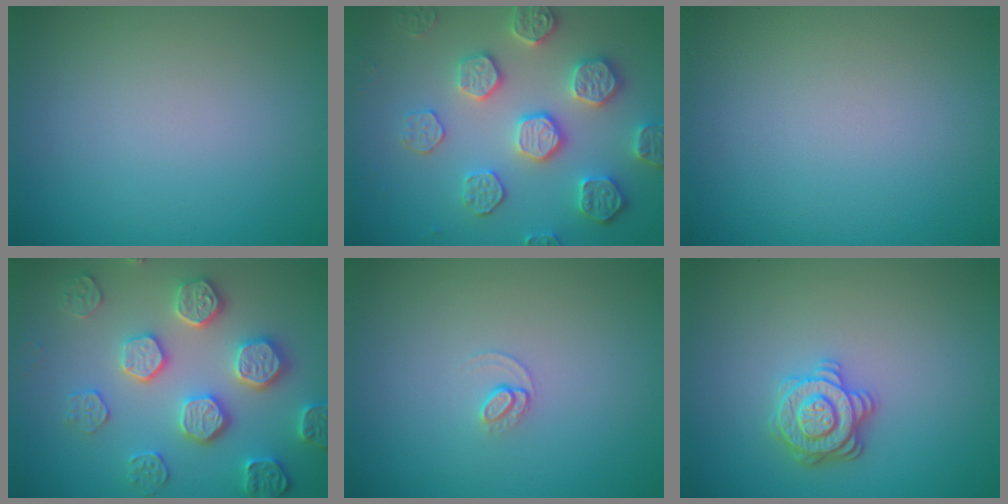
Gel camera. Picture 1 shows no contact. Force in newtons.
{"total": 5.3, "press": 5.0, "slide": 1.8}
{"total": 0.0}
{"total": 4.8, "press": 4.7, "slide": 1.0}
{"total": 0.9, "press": 0.4, "slide": 0.8}
{"total": 3.1, "press": 3.0, "slide": 0.9}